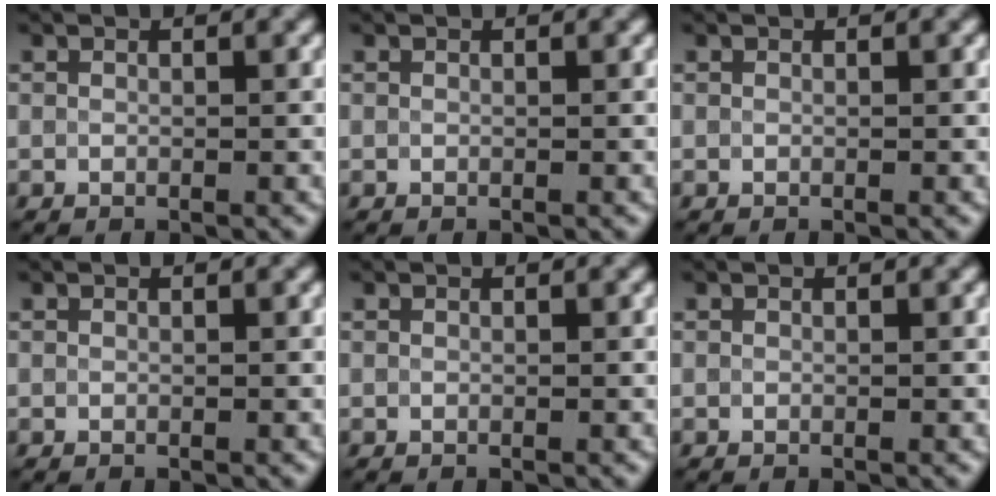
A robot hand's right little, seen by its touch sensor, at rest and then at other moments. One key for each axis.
{"total": 0.0}
{"total": 0.0}
{"total": 0.0}
{"total": 0.0}
{"total": 0.0}